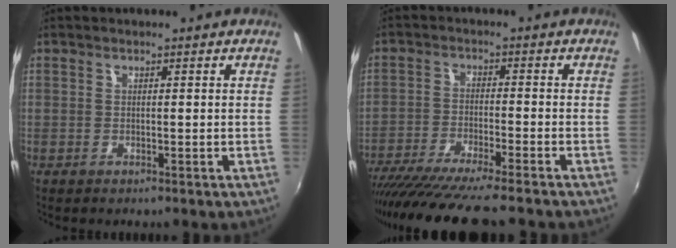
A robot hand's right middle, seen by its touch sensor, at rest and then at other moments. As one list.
[{"total": 14.3, "force": [-12.4, -0.3, 7.1], "torque": [-0.141, -0.045, -0.204]}]